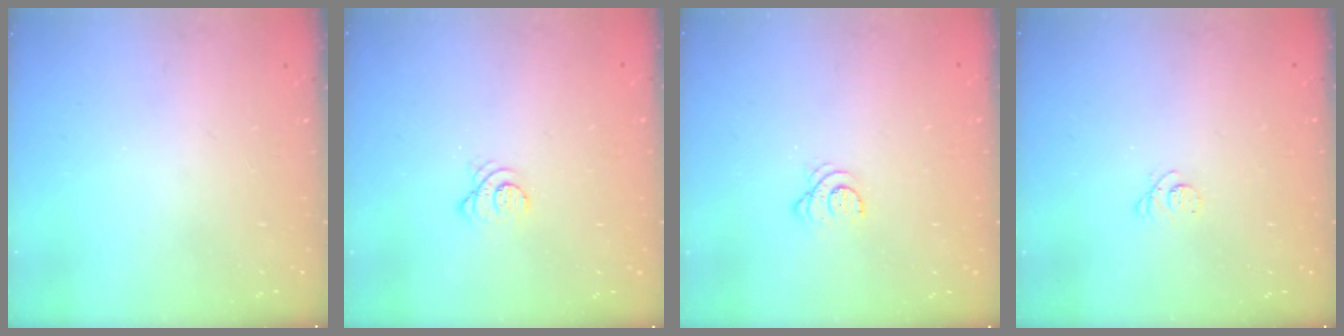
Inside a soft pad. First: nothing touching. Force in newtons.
{"total": 3.2, "press": 3.1, "slide": 0.4}
{"total": 3.2, "press": 3.2, "slide": 0.3}
{"total": 2.5, "press": 2.5, "slide": 0.3}